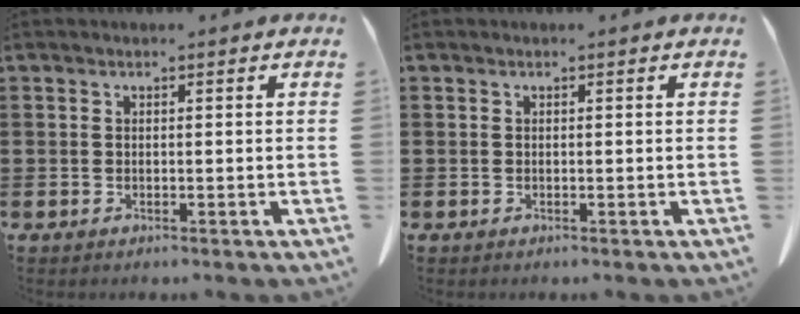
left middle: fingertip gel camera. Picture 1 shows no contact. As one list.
[{"total": 0.0}]